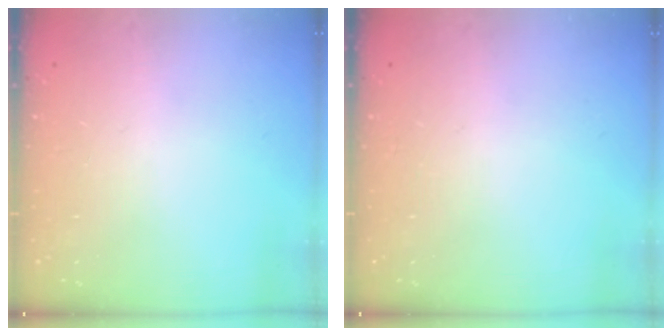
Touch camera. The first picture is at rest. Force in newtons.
{"total": 0.0}